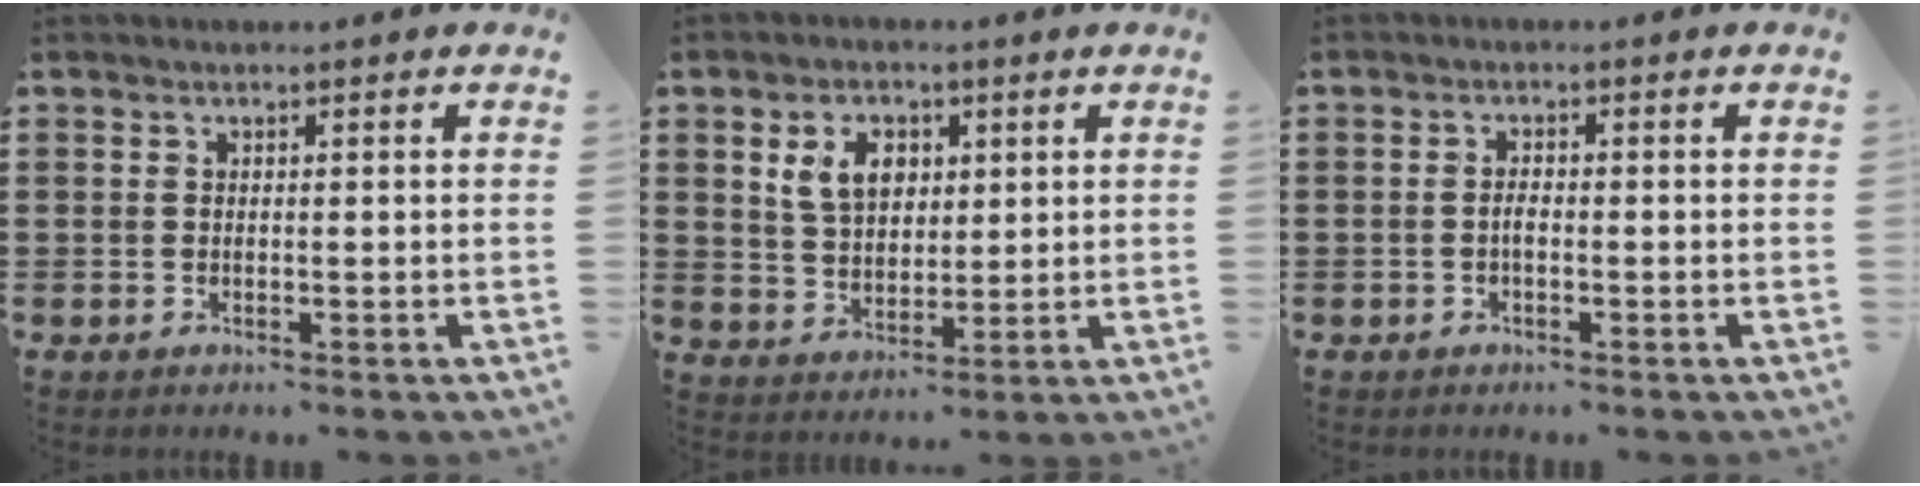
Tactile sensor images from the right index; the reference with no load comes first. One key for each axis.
{"total": 6.1, "fx": 2.4, "fy": 4.2, "fz": 3.7, "tx": -0.088, "ty": 0.017, "tz": 0.044}
{"total": 1.3, "fx": -0.5, "fy": 0.5, "fz": 1.1, "tx": -0.024, "ty": -0.001, "tz": -0.009}